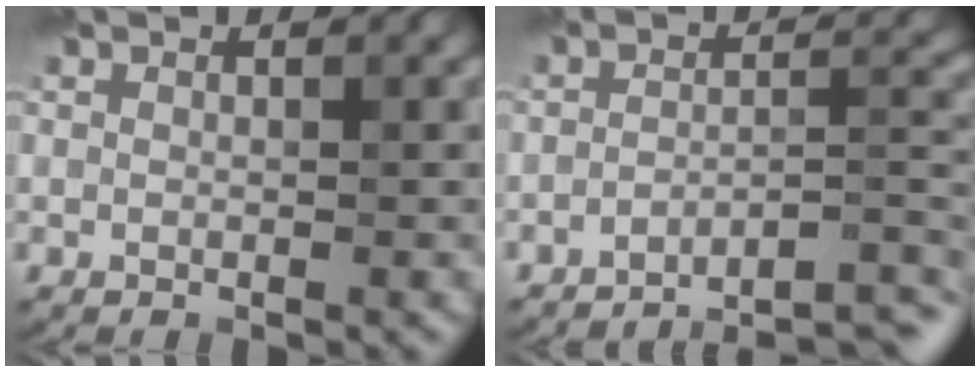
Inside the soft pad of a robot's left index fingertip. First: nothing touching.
{"total": 8.0, "force": [-7.1, 1.2, 3.6], "torque": [-0.042, 0.007, -0.103]}